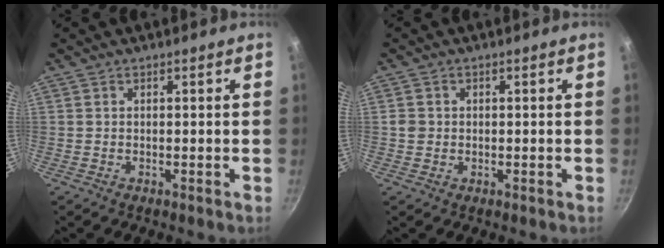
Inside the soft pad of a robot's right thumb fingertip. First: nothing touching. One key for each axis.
{"total": 1.9, "fx": -0.1, "fy": 1.8, "fz": 0.6, "tx": -0.006, "ty": 0.007, "tz": -0.002}